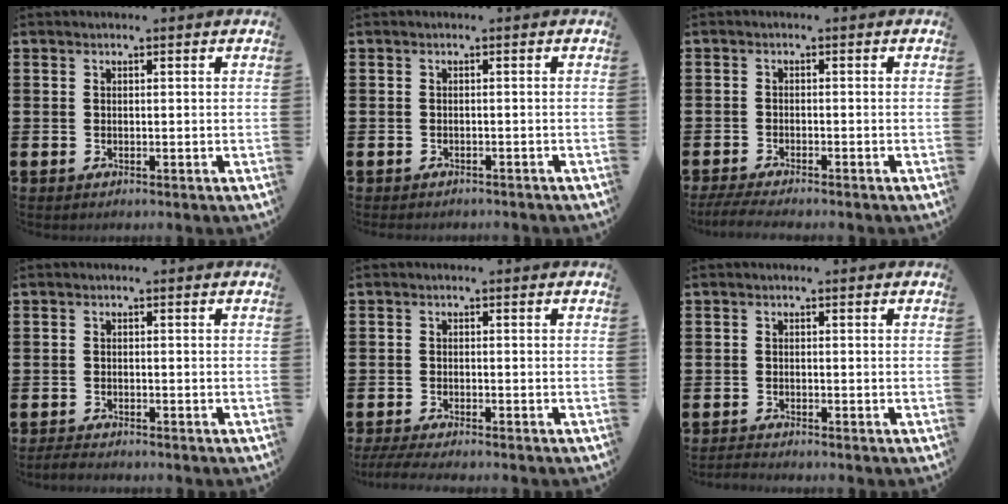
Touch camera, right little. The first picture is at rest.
{"total": 0.6, "force": [-0.6, 0.0, -0.1], "torque": [0.000, -0.001, -0.012]}
{"total": 1.8, "force": [-1.5, 0.1, 1.0], "torque": [-0.016, 0.003, -0.029]}
{"total": 1.1, "force": [-1.0, 0.1, 0.3], "torque": [-0.008, 0.002, -0.022]}
{"total": 1.7, "force": [-1.4, 0.1, 1.0], "torque": [-0.016, 0.001, -0.027]}
{"total": 0.8, "force": [-0.8, 0.0, 0.2], "torque": [-0.004, -0.002, -0.016]}